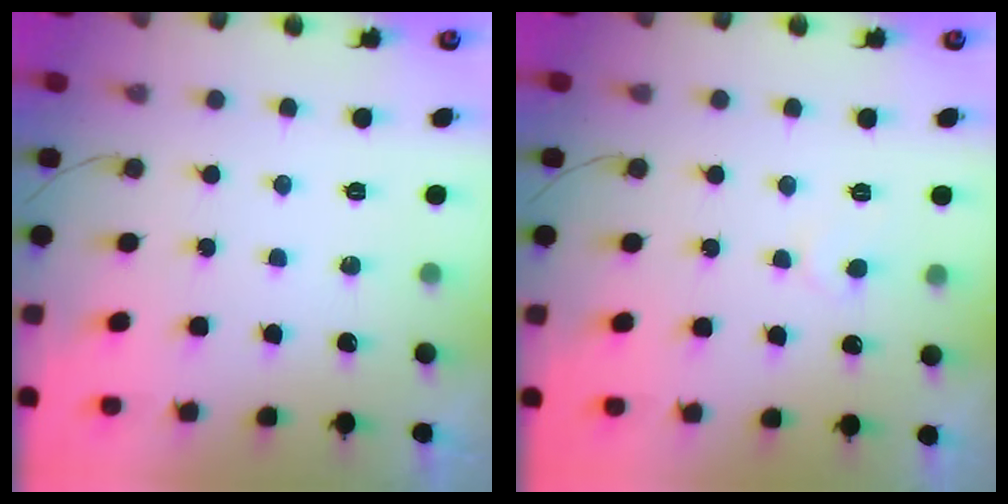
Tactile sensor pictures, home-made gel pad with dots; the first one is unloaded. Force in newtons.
{"total": 3.1, "press": 3.1, "slide": 0.2}